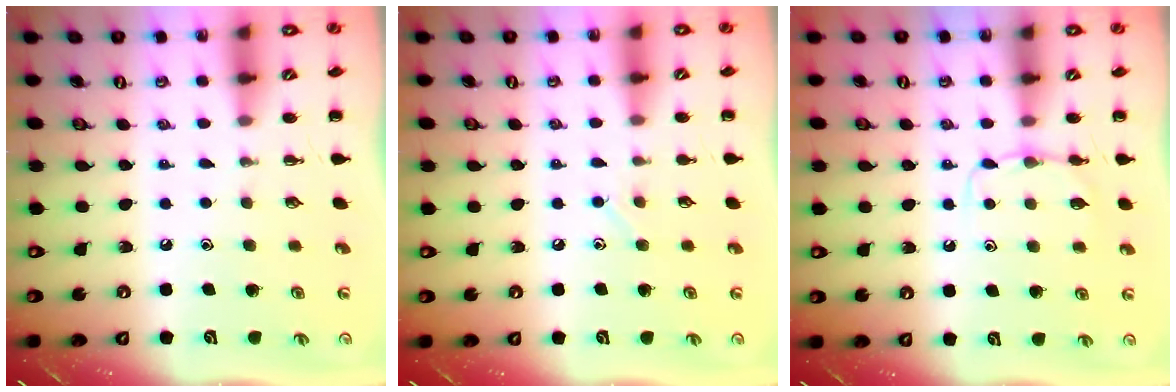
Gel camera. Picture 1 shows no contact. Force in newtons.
{"total": 5.4, "press": 5.2, "slide": 1.5}
{"total": 6.2, "press": 6.1, "slide": 1.5}